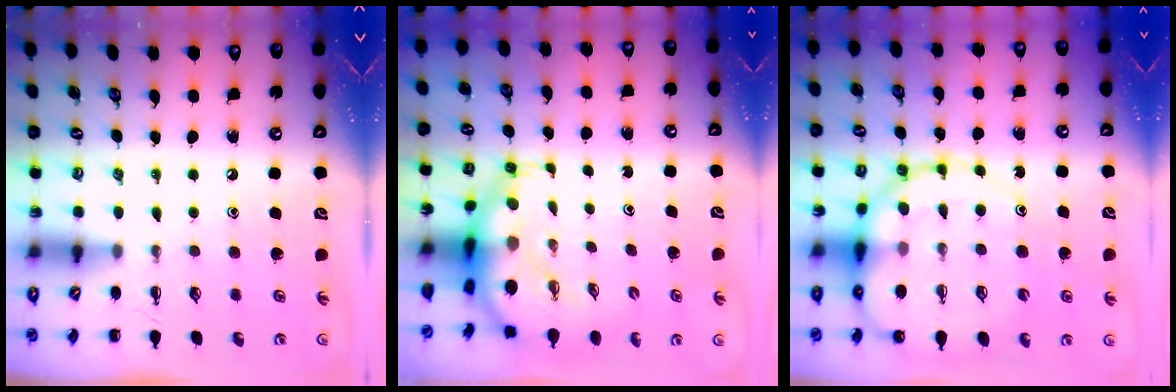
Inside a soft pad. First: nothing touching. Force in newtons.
{"total": 7.2, "press": 7.0, "slide": 1.9}
{"total": 17.5, "press": 17.1, "slide": 3.5}